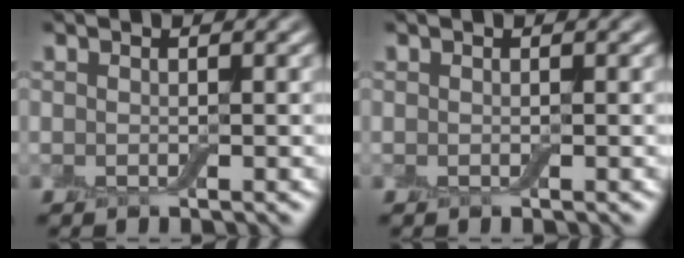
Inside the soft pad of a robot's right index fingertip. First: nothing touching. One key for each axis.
{"total": 0.0}